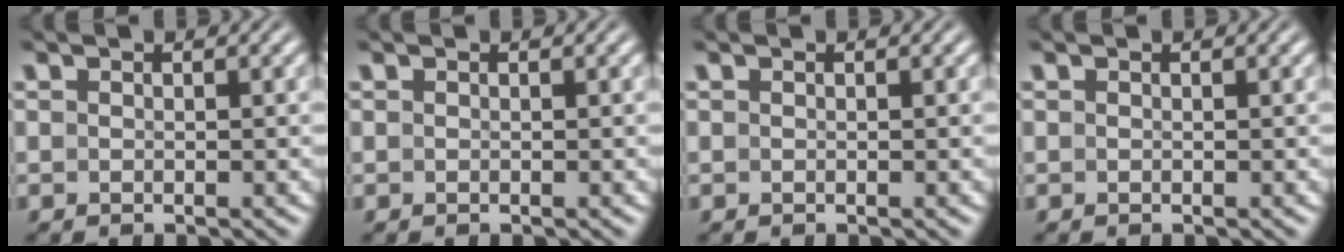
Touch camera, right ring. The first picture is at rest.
{"total": 0.0}
{"total": 0.0}
{"total": 0.0}